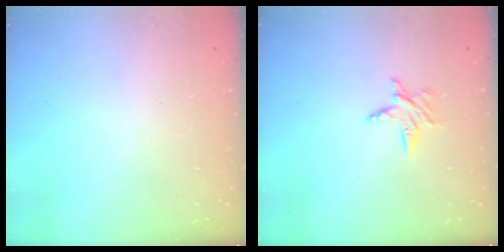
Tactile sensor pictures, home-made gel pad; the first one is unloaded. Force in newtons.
{"total": 6.5, "press": 6.5, "slide": 0.5}